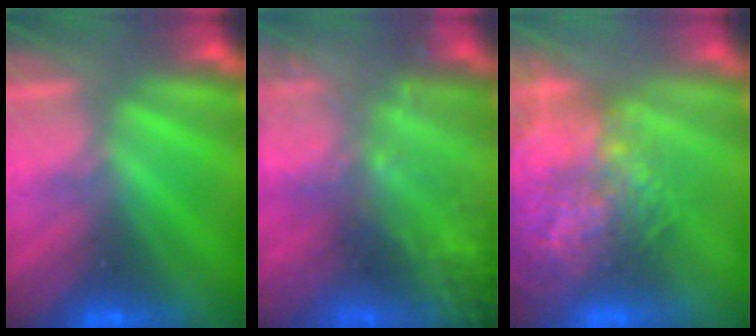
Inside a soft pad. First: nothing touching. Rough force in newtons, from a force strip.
{"total": 9.0}
{"total": 10.8}